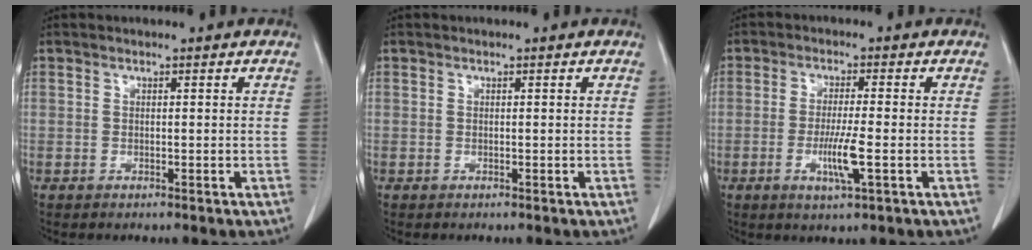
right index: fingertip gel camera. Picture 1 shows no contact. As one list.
[{"total": 0.0}, {"total": 5.6, "force": [-1.7, 0.0, 5.3], "torque": [-0.102, -0.012, -0.030]}]